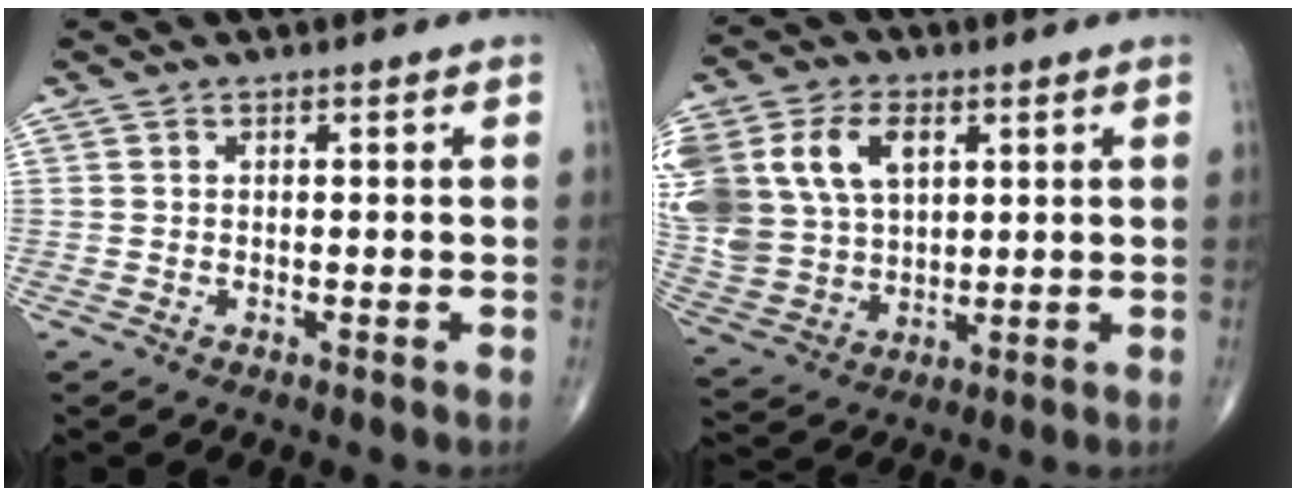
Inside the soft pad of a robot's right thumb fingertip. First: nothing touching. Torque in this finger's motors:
{"motor_torque": [2.11, 2.11, 1.29, 0.52, 0.17]}